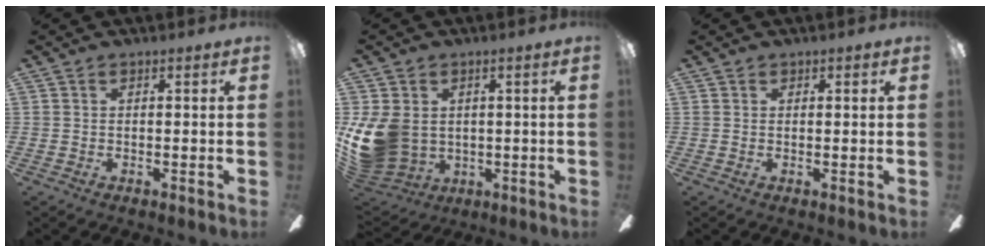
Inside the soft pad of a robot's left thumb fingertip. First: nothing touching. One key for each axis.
{"total": 14.1, "fx": 0.0, "fy": 11.2, "fz": 8.6, "tx": -0.215, "ty": -0.007, "tz": 0.003}
{"total": 0.6, "fx": 0.4, "fy": 0.4, "fz": 0.0, "tx": -0.002, "ty": 0.002, "tz": 0.008}